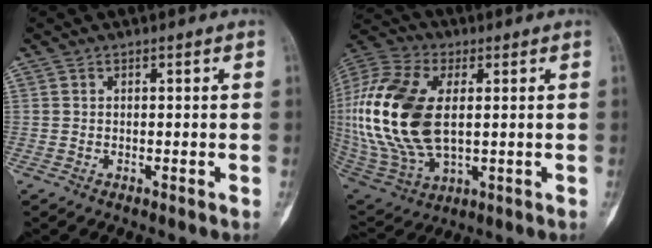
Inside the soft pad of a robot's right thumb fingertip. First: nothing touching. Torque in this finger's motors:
{"motor_torque": [1.37, 0.96, 2.03, -0.75, 0.59]}